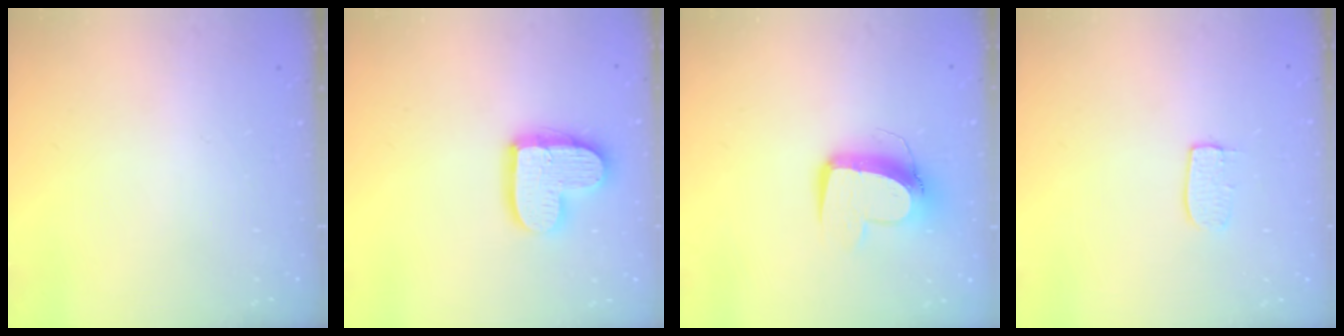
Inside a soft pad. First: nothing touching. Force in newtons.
{"total": 14.5, "press": 14.4, "slide": 1.3}
{"total": 11.4, "press": 11.3, "slide": 1.5}
{"total": 5.5, "press": 5.5, "slide": 0.1}